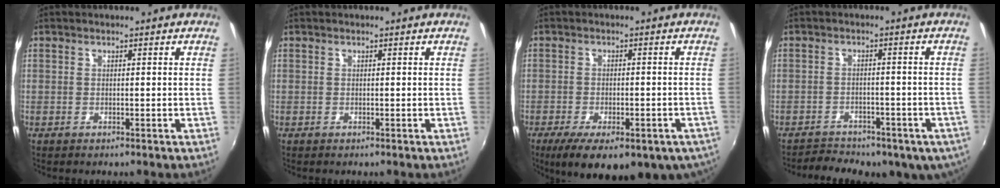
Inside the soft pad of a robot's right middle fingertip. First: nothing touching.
{"total": 0.0}
{"total": 17.0, "force": [-10.6, 7.1, 11.2], "torque": [-0.203, -0.048, -0.136]}
{"total": 11.7, "force": [-8.2, 6.7, 4.9], "torque": [-0.100, 0.004, -0.097]}